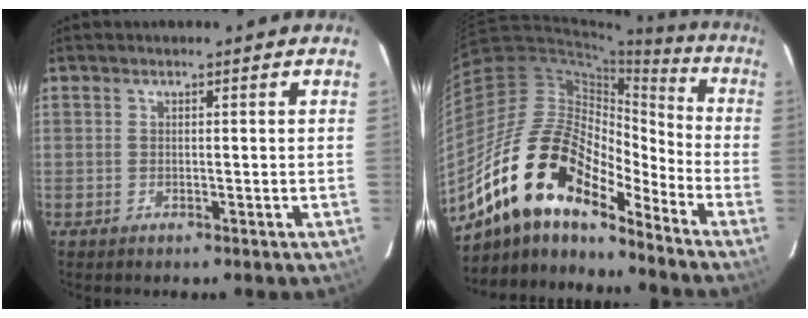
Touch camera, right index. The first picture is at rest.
{"total": 20.9, "force": [-15.0, 7.7, 12.4], "torque": [-0.219, -0.012, -0.290]}